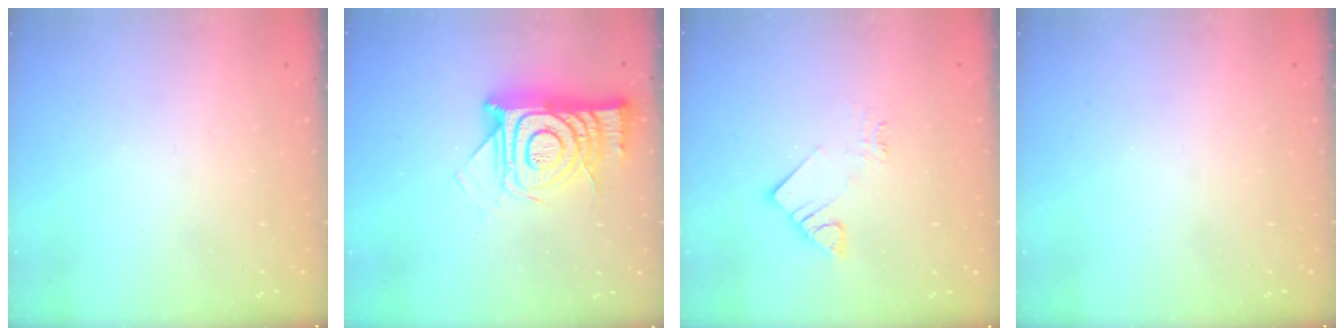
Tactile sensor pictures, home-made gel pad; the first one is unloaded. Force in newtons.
{"total": 15.6, "press": 15.5, "slide": 1.2}
{"total": 4.6, "press": 4.6, "slide": 0.1}
{"total": 0.0}